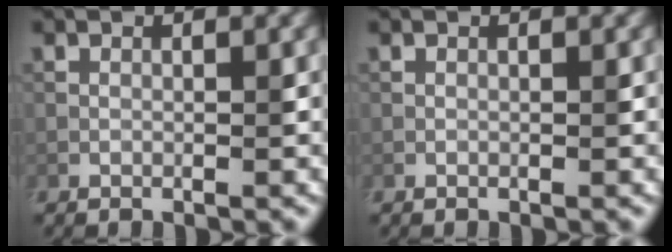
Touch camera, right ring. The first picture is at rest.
{"total": 0.0}